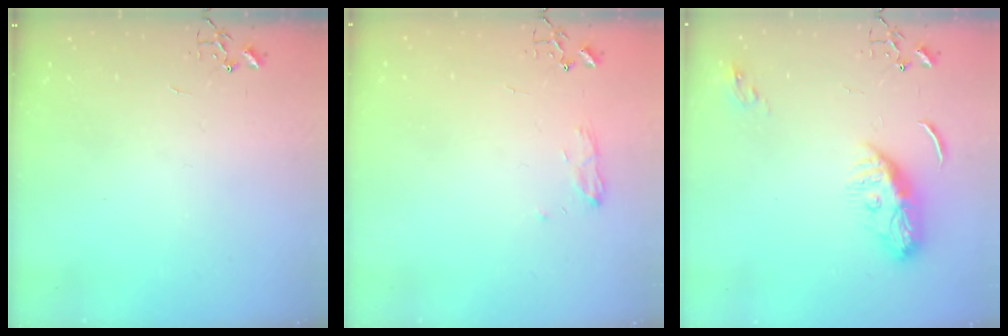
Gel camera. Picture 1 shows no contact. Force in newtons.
{"total": 8.0, "press": 8.0, "slide": 0.8}
{"total": 10.5, "press": 10.5, "slide": 0.3}